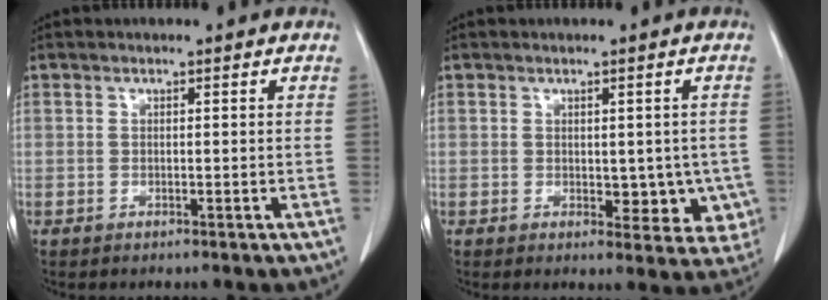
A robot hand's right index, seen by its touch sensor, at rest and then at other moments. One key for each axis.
{"total": 6.2, "fx": -0.7, "fy": 3.8, "fz": 4.8, "tx": -0.027, "ty": 0.001, "tz": -0.001}